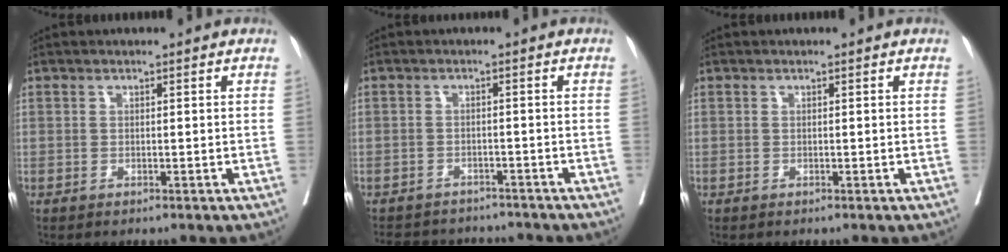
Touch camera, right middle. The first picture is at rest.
{"total": 9.3, "force": [-8.7, 2.7, 1.8], "torque": [-0.031, 0.010, -0.110]}
{"total": 0.0}